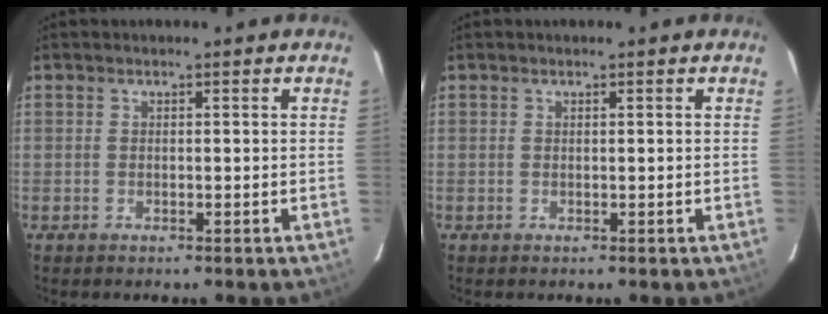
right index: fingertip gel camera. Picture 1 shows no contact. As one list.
[{"total": 0.0}]